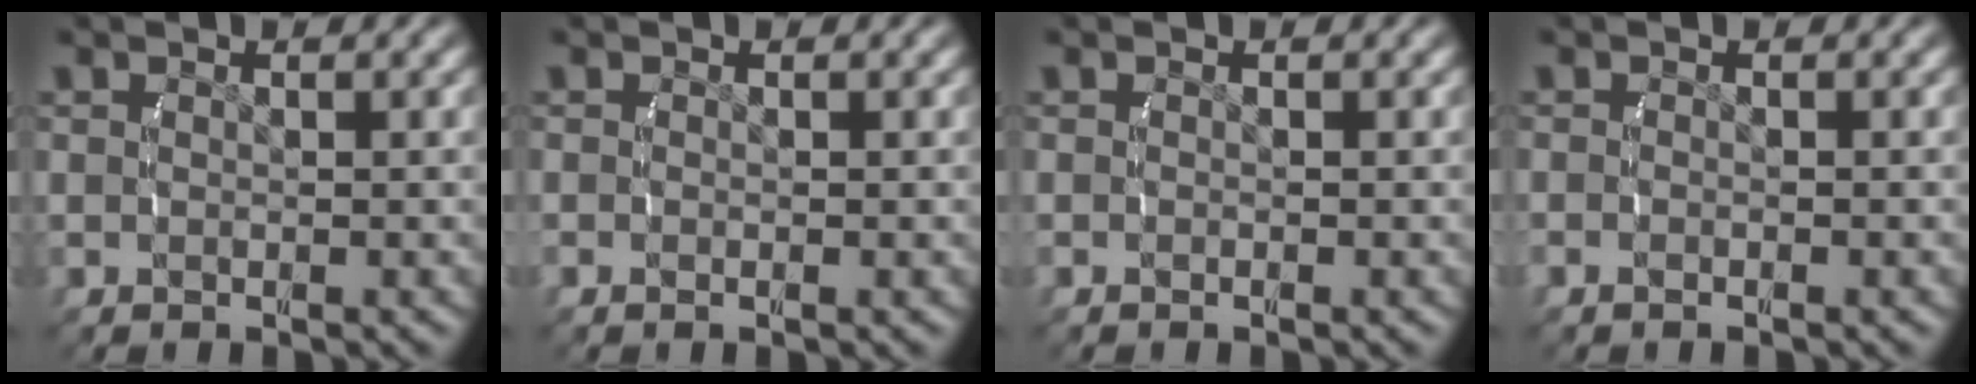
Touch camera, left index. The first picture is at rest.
{"total": 1.2, "force": [-0.4, 1.0, 0.6], "torque": [-0.024, -0.004, -0.007]}
{"total": 0.6, "force": [-0.3, 0.5, 0.2], "torque": [-0.010, -0.002, -0.006]}
{"total": 1.1, "force": [-0.8, 0.6, 0.6], "torque": [-0.022, -0.004, -0.014]}